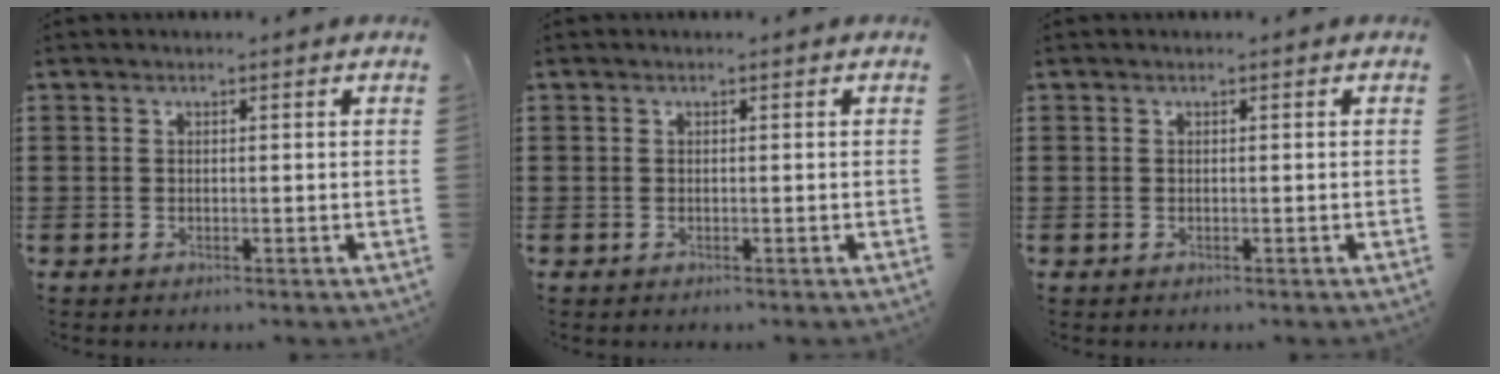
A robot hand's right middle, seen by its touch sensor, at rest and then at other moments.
{"total": 0.0}
{"total": 0.0}